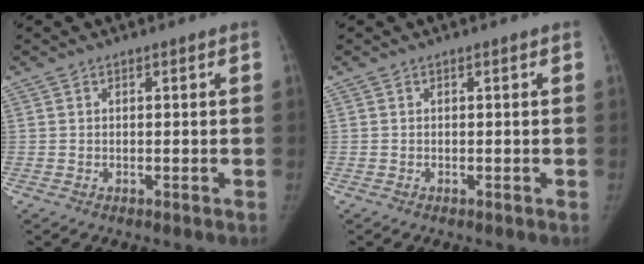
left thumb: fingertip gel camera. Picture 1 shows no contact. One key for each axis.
{"total": 0.0}